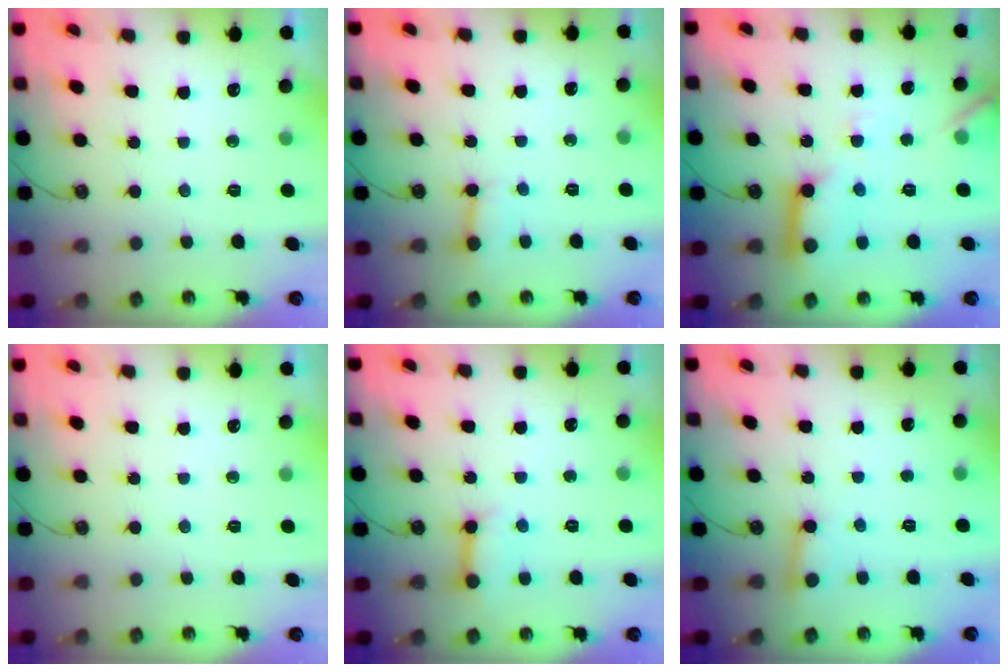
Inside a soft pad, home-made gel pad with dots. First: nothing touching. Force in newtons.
{"total": 3.0, "press": 2.9, "slide": 0.5}
{"total": 13.8, "press": 13.7, "slide": 1.3}
{"total": 0.0}
{"total": 7.8, "press": 7.8, "slide": 1.1}
{"total": 2.8, "press": 2.7, "slide": 0.6}